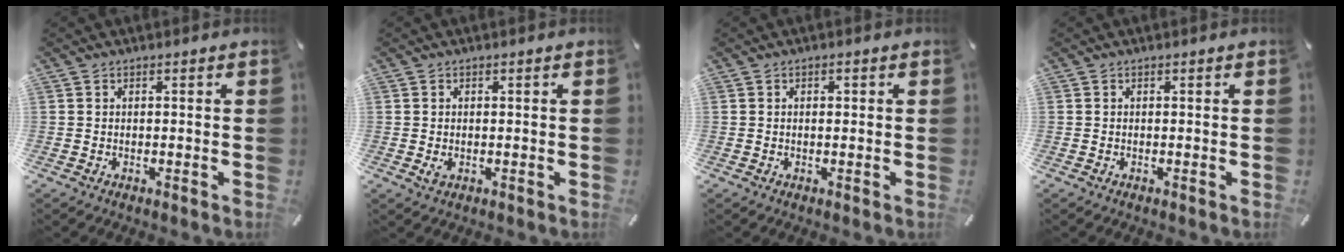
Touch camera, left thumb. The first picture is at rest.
{"total": 1.3, "force": [-0.1, 1.0, 0.9], "torque": [-0.007, -0.003, -0.003]}
{"total": 0.9, "force": [0.0, 0.5, 0.7], "torque": [-0.015, 0.002, 0.000]}
{"total": 0.0}